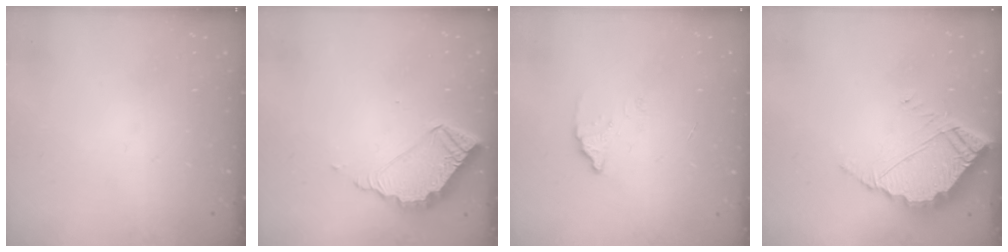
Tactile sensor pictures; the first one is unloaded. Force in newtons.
{"total": 7.8, "press": 7.8, "slide": 0.4}
{"total": 2.7, "press": 2.7, "slide": 0.2}
{"total": 7.6, "press": 7.6, "slide": 0.3}